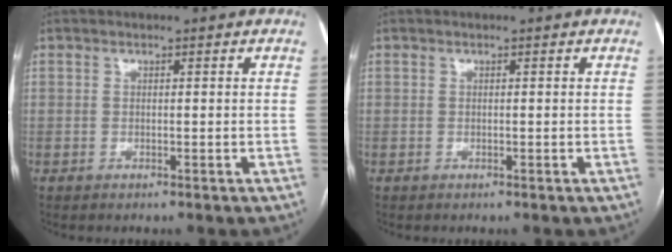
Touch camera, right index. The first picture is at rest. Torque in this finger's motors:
{"motor_torque": [0.15, 0.25, -0.02, -0.01]}